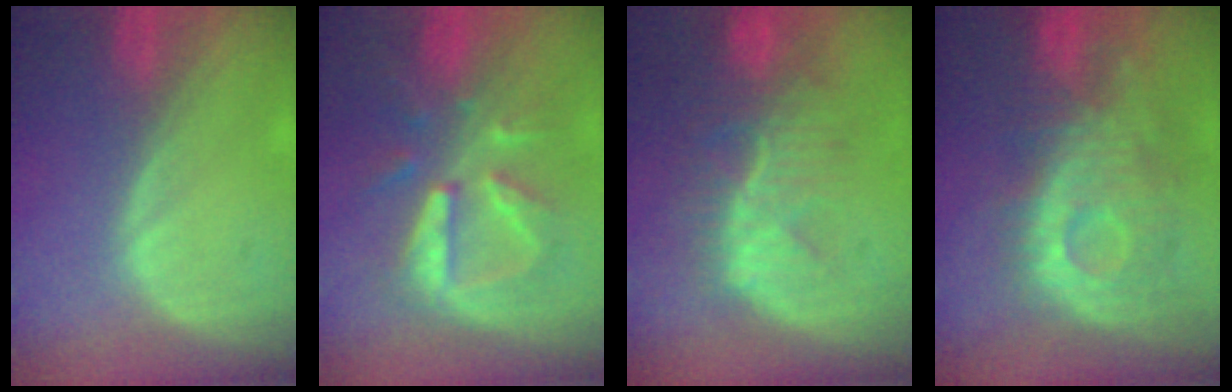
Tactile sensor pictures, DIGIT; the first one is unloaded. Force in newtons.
{"total": 8.5, "press": 8.3, "slide": 1.5}
{"total": 10.0, "press": 8.5, "slide": 5.3}
{"total": 10.6, "press": 9.9, "slide": 3.9}